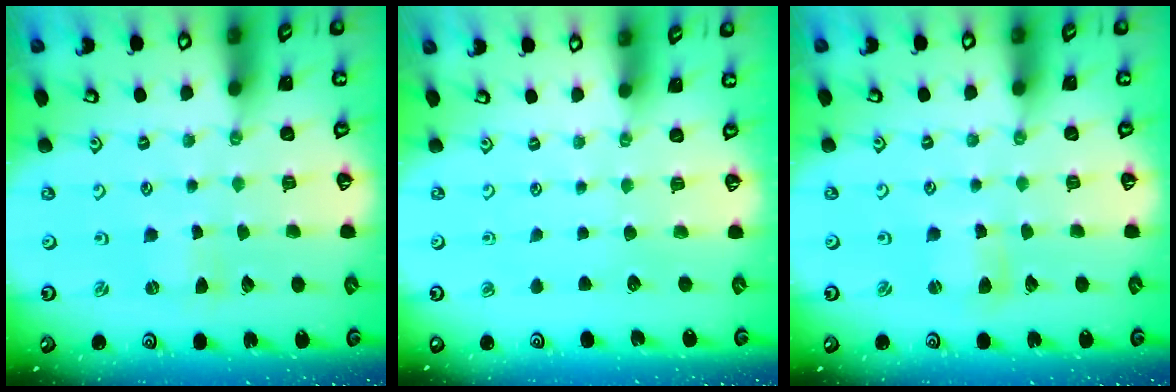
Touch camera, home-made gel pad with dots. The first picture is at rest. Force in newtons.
{"total": 0.0}
{"total": 2.1, "press": 2.1, "slide": 0.3}